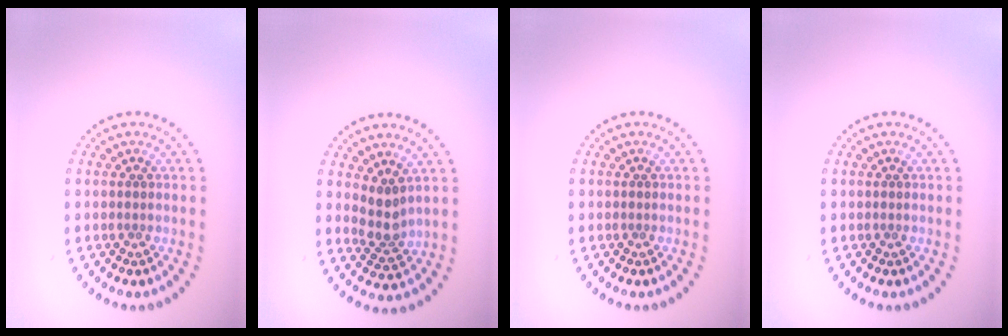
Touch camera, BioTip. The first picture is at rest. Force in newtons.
{"total": 2.3, "press": 1.9, "slide": 1.4}
{"total": 0.0}
{"total": 0.0}